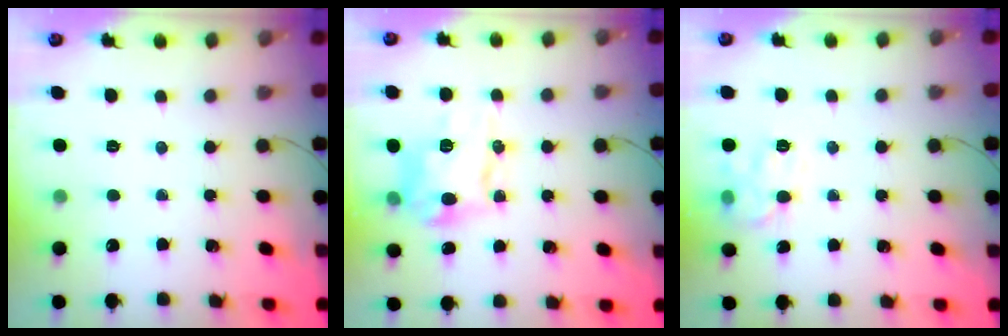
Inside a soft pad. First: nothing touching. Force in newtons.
{"total": 11.7, "press": 11.6, "slide": 1.6}
{"total": 10.4, "press": 10.4, "slide": 0.4}